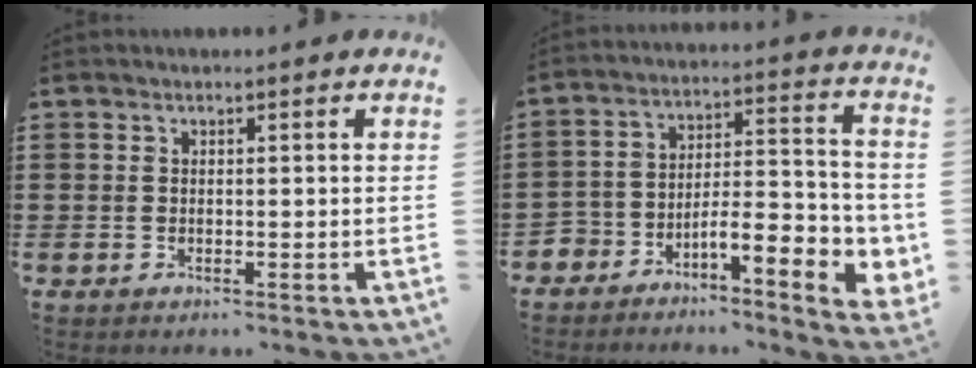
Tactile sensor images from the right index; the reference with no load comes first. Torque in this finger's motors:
{"motor_torque": [0.97, -0.72, 0.59, 0.09]}